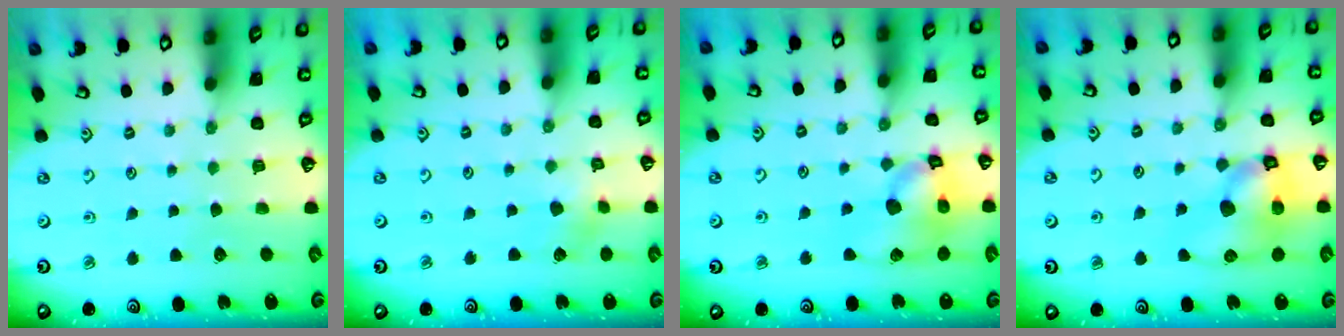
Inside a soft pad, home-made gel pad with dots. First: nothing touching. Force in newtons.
{"total": 3.4, "press": 3.4, "slide": 0.4}
{"total": 13.3, "press": 13.2, "slide": 1.8}
{"total": 11.8, "press": 11.6, "slide": 1.8}